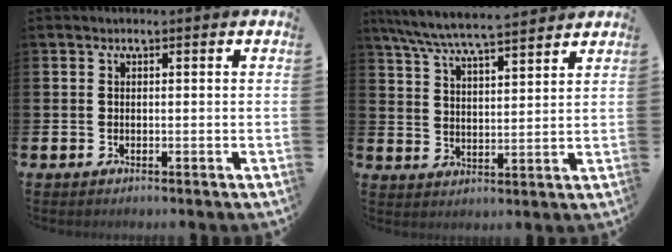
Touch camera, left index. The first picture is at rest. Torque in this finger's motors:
{"motor_torque": [0.54, -1.38, 0.71, 0.21]}